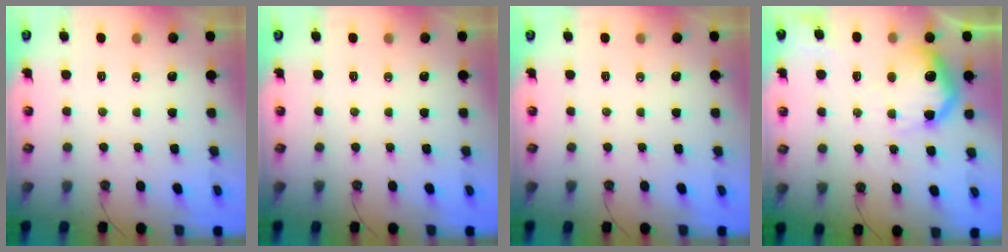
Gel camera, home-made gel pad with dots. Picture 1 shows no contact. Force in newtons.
{"total": 0.0}
{"total": 0.0}
{"total": 18.9, "press": 18.8, "slide": 1.5}